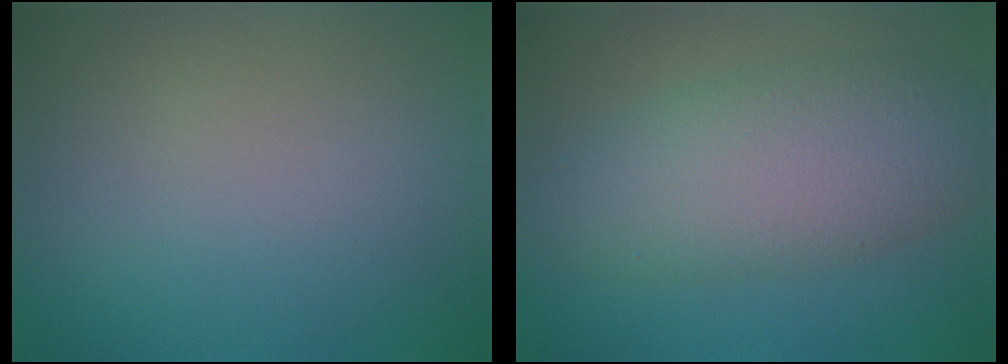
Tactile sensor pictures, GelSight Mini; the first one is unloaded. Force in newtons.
{"total": 6.9, "press": 6.9, "slide": 0.4}